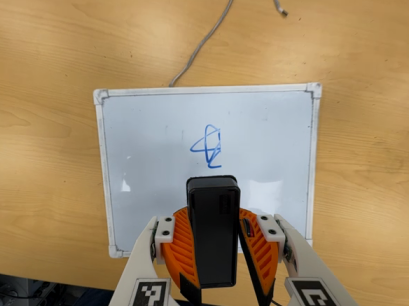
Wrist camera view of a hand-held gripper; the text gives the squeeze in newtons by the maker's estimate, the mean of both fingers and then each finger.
{"total": 10.1, "left": 10.3, "right": 9.8}